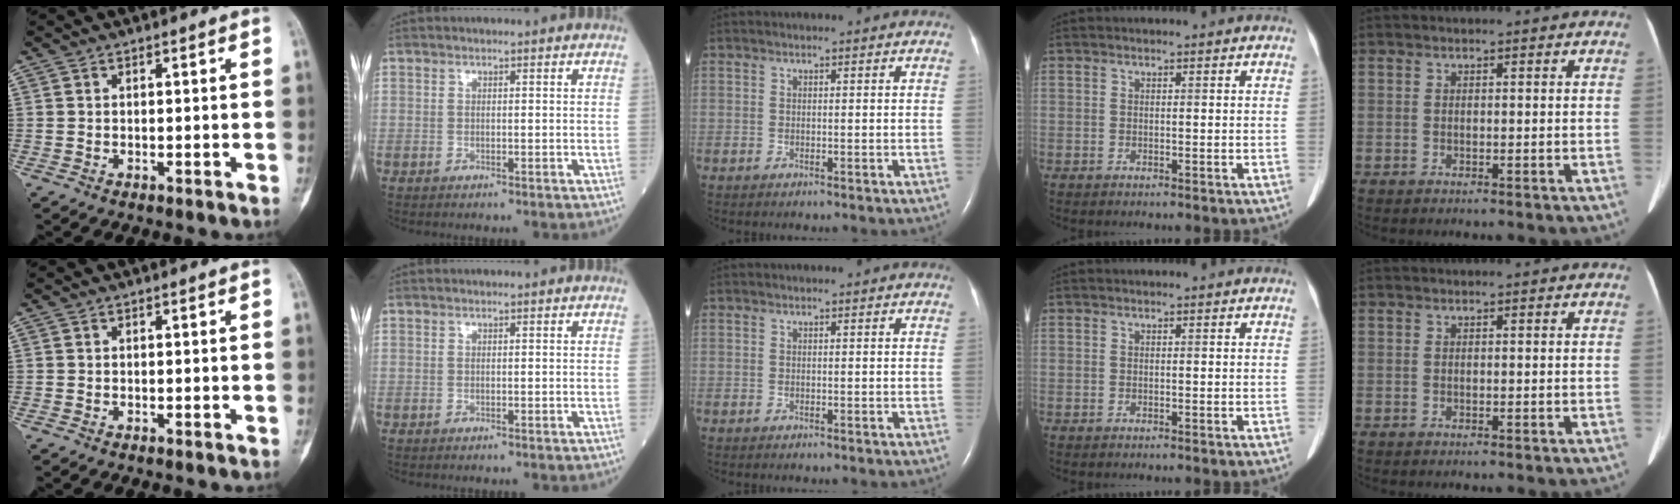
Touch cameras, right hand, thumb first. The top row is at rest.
{}